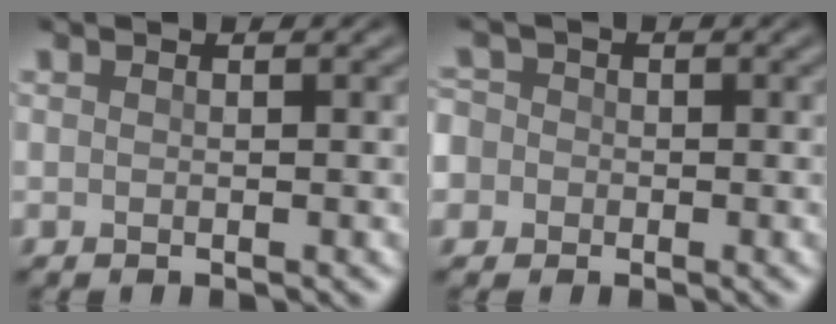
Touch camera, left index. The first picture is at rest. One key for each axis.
{"total": 4.2, "fx": -0.9, "fy": 3.9, "fz": 1.3, "tx": -0.022, "ty": 0.016, "tz": -0.048}